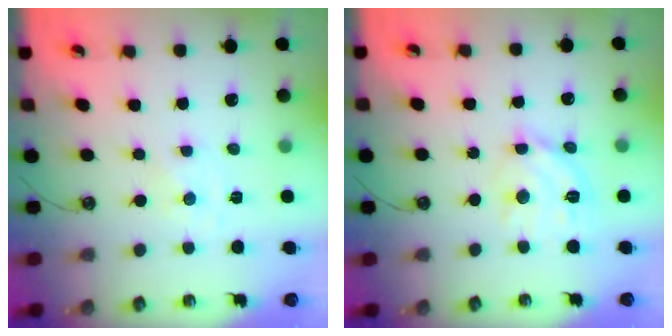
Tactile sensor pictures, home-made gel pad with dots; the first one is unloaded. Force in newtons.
{"total": 12.7, "press": 12.6, "slide": 1.0}